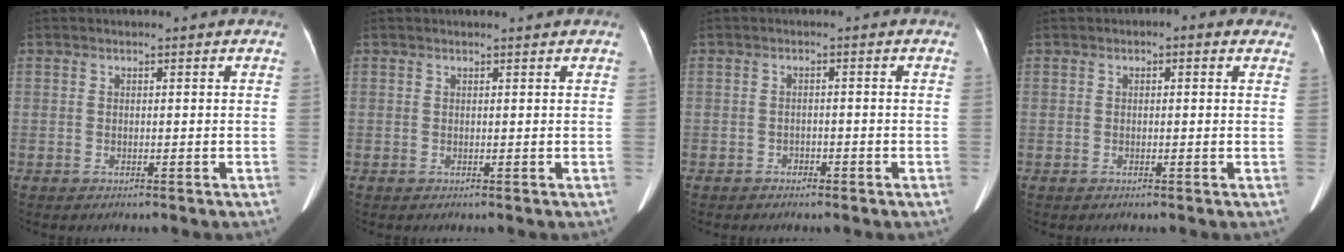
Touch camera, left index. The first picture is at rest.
{"total": 2.1, "force": [2.0, 0.0, 0.6], "torque": [-0.010, 0.013, 0.022]}
{"total": 1.0, "force": [-0.8, 0.6, 0.1], "torque": [-0.005, 0.002, -0.014]}
{"total": 2.5, "force": [1.2, 1.1, 1.9], "torque": [-0.017, 0.017, 0.009]}